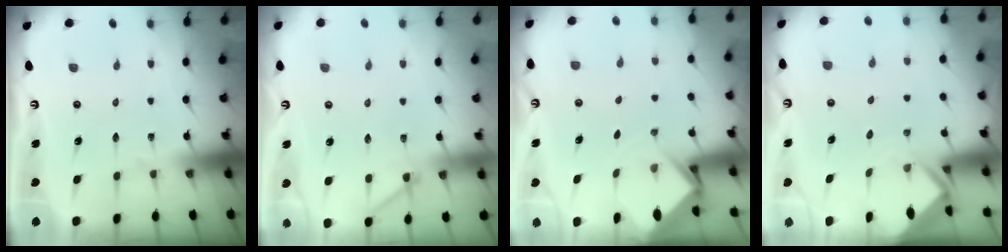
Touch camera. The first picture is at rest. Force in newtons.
{"total": 3.9, "press": 3.8, "slide": 0.6}
{"total": 2.9, "press": 2.9, "slide": 0.2}
{"total": 3.0, "press": 3.0, "slide": 0.2}